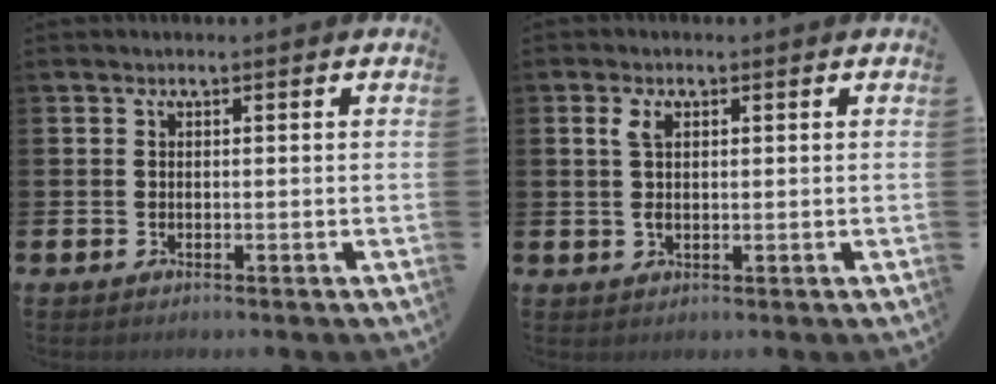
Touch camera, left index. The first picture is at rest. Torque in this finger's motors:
{"motor_torque": [0.03, -0.01, 0.02, 0.07]}